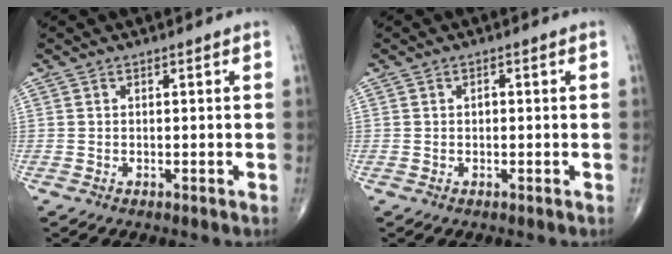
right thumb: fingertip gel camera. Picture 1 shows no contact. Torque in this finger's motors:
{"motor_torque": [0.30, -0.39, 0.07, 0.25, 0.00]}